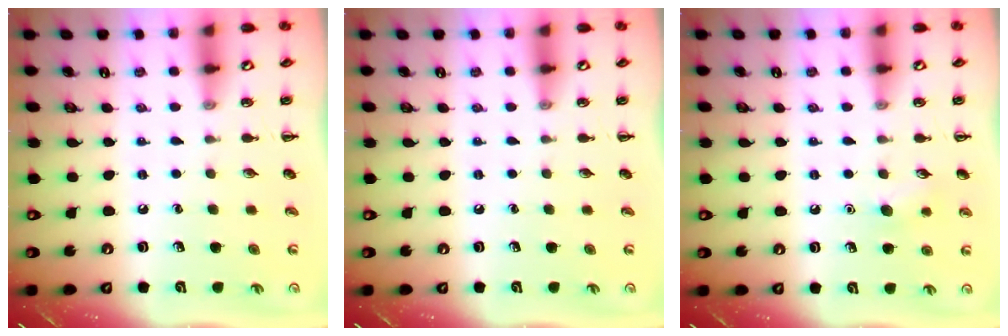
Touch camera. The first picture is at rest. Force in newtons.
{"total": 0.0}
{"total": 6.9, "press": 6.7, "slide": 1.7}